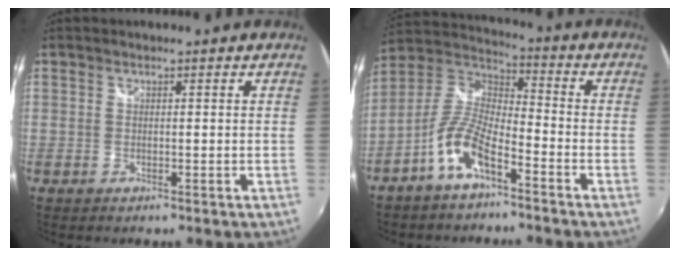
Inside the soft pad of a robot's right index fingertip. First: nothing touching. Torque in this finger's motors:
{"motor_torque": [1.17, -0.59, 0.53, 0.13]}